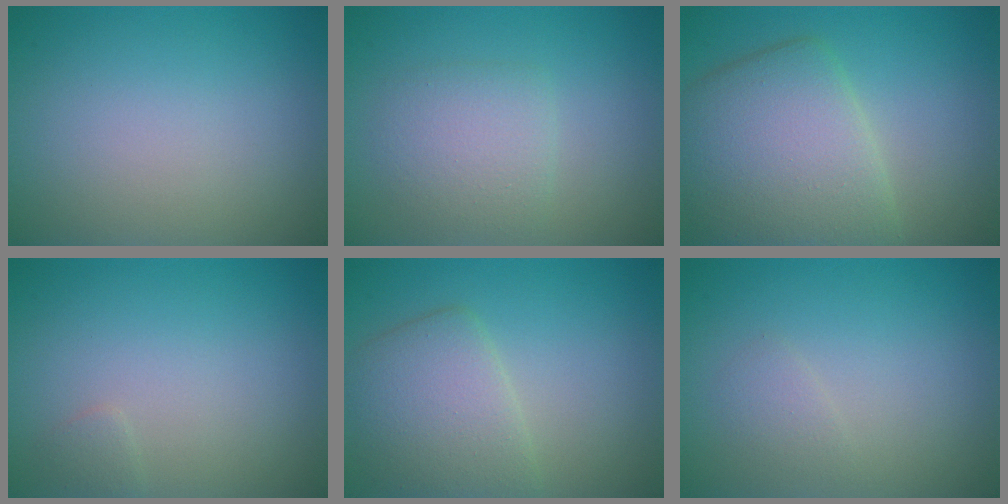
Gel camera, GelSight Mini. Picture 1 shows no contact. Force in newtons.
{"total": 2.9, "press": 2.9, "slide": 0.1}
{"total": 7.5, "press": 7.5, "slide": 0.5}
{"total": 0.7, "press": 0.7, "slide": 0.0}
{"total": 4.7, "press": 4.7, "slide": 0.3}
{"total": 1.0, "press": 1.0, "slide": 0.0}